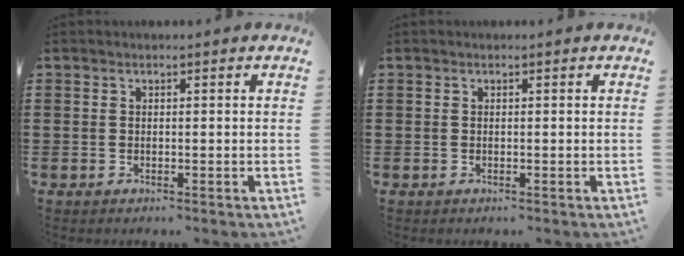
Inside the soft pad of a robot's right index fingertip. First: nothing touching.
{"total": 0.0}